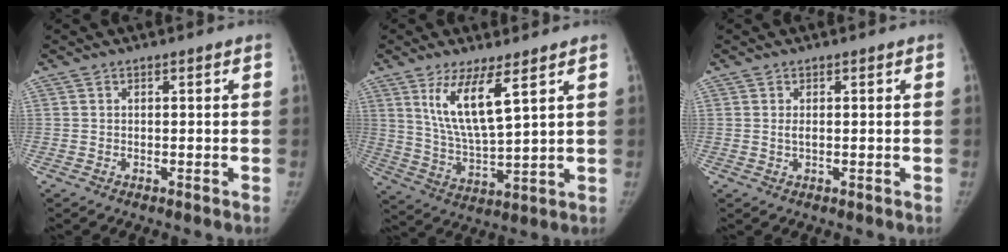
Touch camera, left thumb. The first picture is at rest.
{"total": 10.7, "force": [5.4, 2.5, 8.9], "torque": [-0.166, -0.042, 0.116]}
{"total": 1.1, "force": [0.1, 0.5, 1.0], "torque": [-0.018, -0.002, 0.003]}